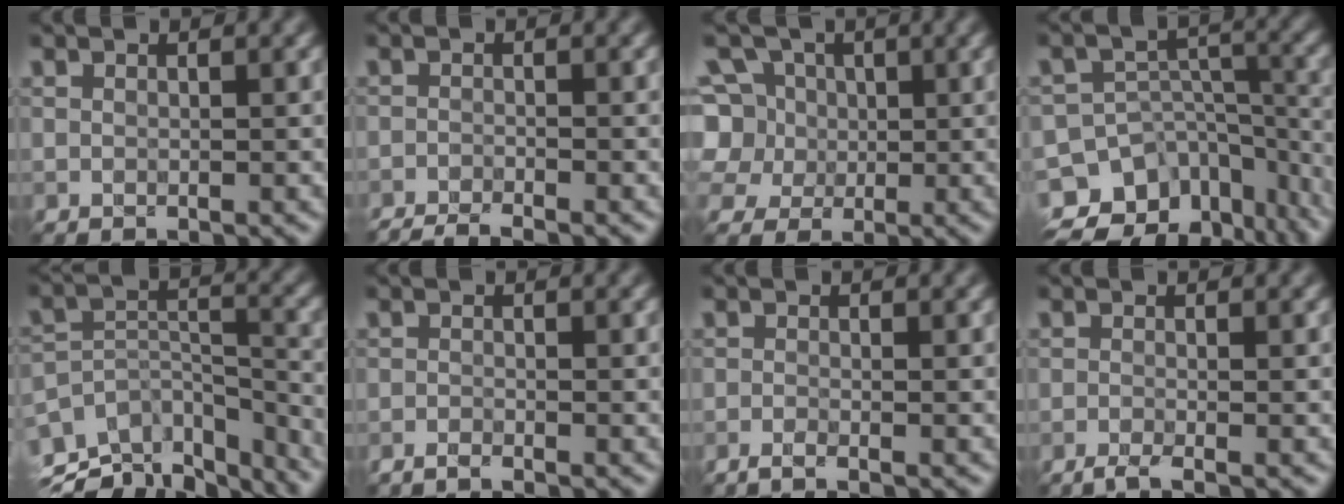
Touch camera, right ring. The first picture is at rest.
{"total": 3.4, "force": [-3.1, 0.3, 1.3], "torque": [-0.029, -0.009, -0.061]}
{"total": 8.6, "force": [2.7, 7.2, 3.9], "torque": [-0.077, 0.035, 0.016]}
{"total": 13.2, "force": [-9.4, 8.4, 4.0], "torque": [-0.071, 0.000, -0.116]}
{"total": 8.7, "force": [-6.9, 3.7, 3.8], "torque": [-0.080, 0.008, -0.097]}
{"total": 1.3, "force": [-1.2, 0.0, 0.6], "torque": [-0.019, 0.000, -0.027]}
{"total": 1.6, "force": [-1.2, 0.2, 1.0], "torque": [-0.022, -0.001, -0.032]}
{"total": 2.0, "force": [-1.5, 0.3, 1.3], "torque": [-0.026, -0.004, -0.038]}